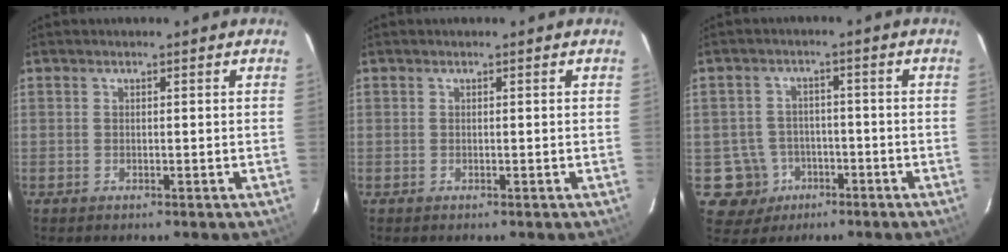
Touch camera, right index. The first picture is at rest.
{"total": 0.0}
{"total": 7.1, "force": [-2.8, 6.5, 0.3], "torque": [-0.023, 0.030, -0.033]}